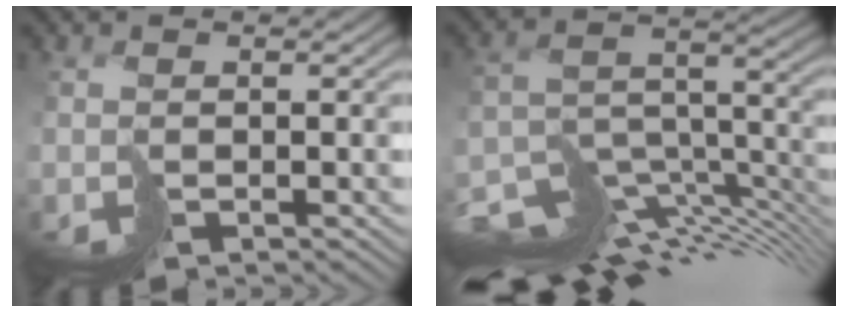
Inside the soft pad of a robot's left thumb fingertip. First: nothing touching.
{"total": 15.4, "force": [-12.0, 4.7, 8.5], "torque": [-0.161, 0.005, -0.187]}